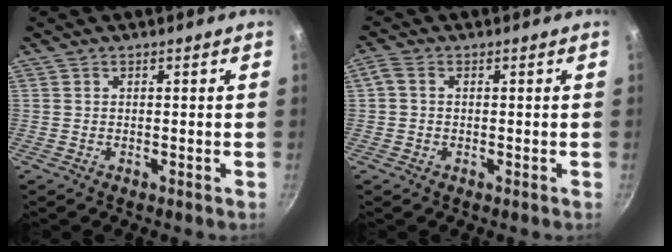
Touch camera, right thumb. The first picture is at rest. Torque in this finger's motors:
{"motor_torque": [-0.35, 0.51, -0.31, 0.25, 0.09]}